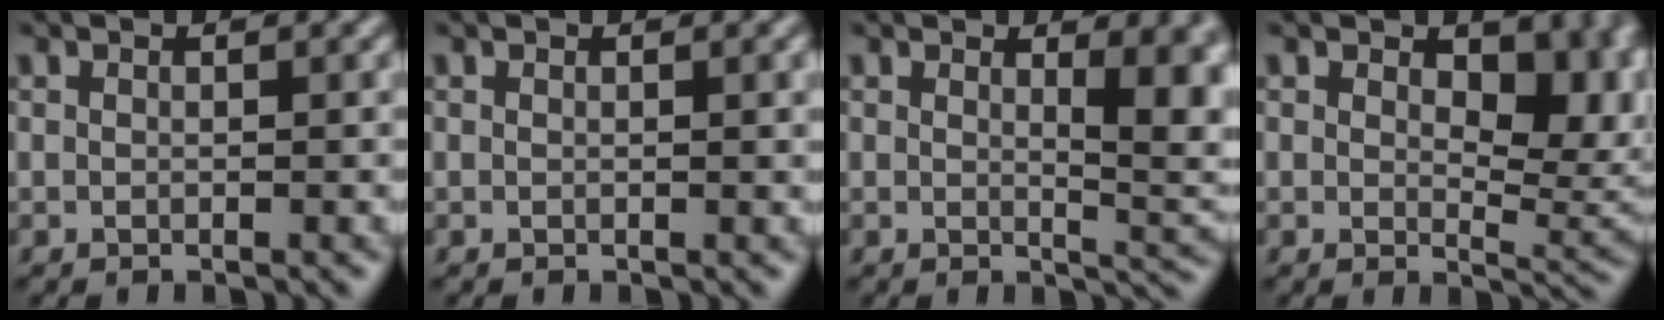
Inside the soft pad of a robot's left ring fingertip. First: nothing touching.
{"total": 0.9, "force": [0.2, 0.1, 0.9], "torque": [-0.011, 0.000, 0.002]}
{"total": 6.0, "force": [1.6, 2.1, 5.4], "torque": [-0.052, -0.007, 0.029]}
{"total": 7.3, "force": [1.9, 4.0, 5.8], "torque": [-0.076, -0.011, 0.031]}